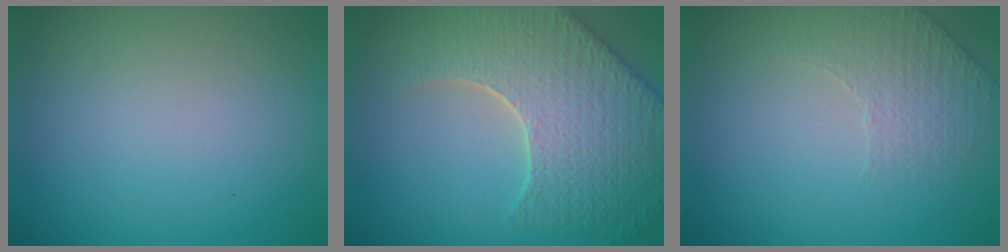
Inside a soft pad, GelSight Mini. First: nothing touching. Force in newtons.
{"total": 8.3, "press": 6.4, "slide": 5.2}
{"total": 1.7, "press": 1.3, "slide": 1.1}